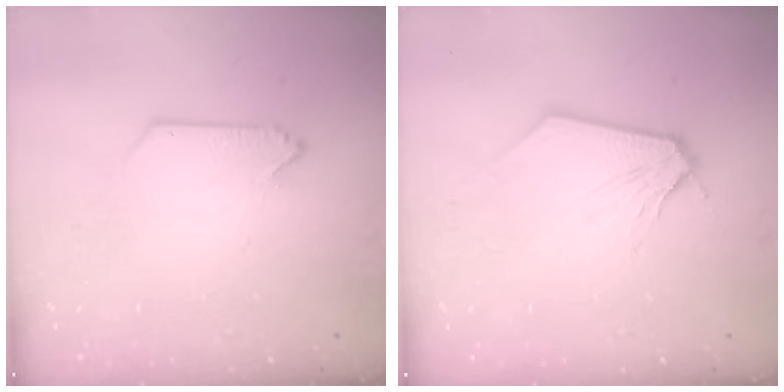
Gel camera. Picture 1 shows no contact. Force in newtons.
{"total": 2.5, "press": 2.5, "slide": 0.3}